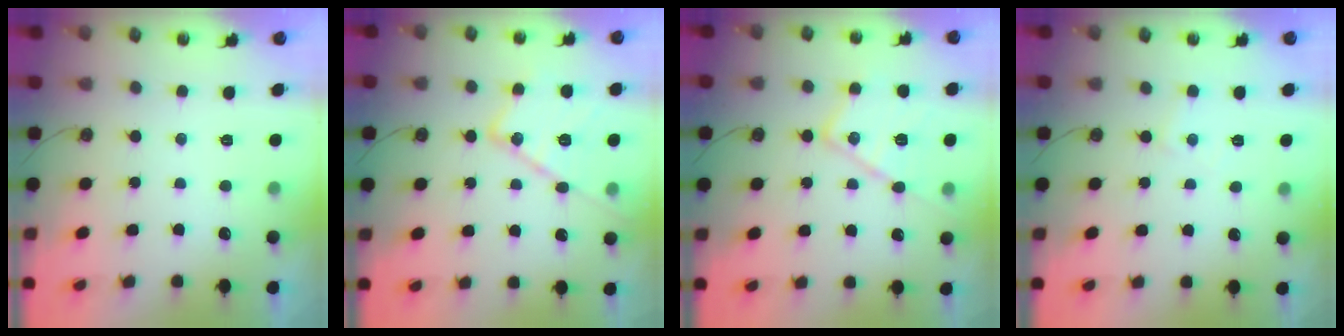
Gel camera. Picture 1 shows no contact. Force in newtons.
{"total": 15.9, "press": 15.9, "slide": 0.9}
{"total": 15.2, "press": 15.2, "slide": 0.7}
{"total": 3.7, "press": 3.6, "slide": 0.6}